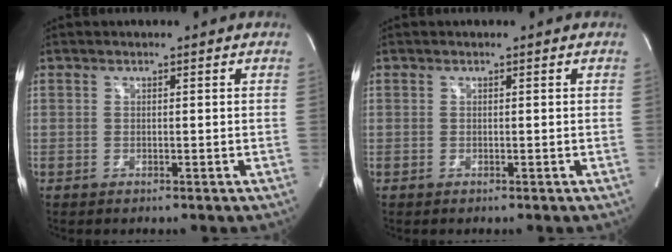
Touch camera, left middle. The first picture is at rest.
{"total": 0.0}